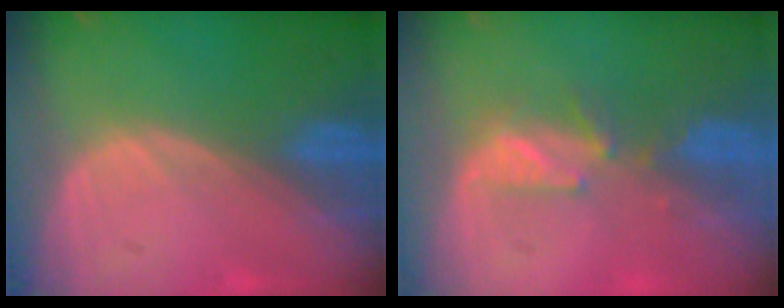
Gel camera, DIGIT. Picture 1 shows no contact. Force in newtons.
{"total": 3.1, "press": 3.0, "slide": 0.3}